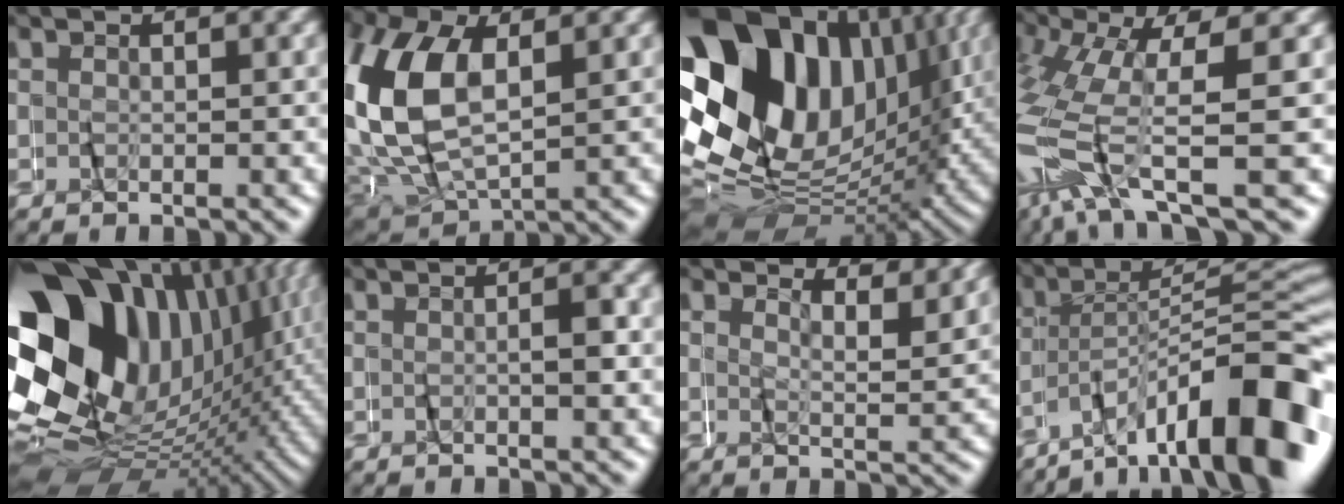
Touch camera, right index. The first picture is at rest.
{"total": 9.4, "force": [0.7, 6.5, 6.7], "torque": [-0.173, -0.020, 0.021]}
{"total": 29.6, "force": [1.4, 21.0, 20.9], "torque": [-0.328, -0.001, 0.013]}
{"total": 8.4, "force": [-3.2, 3.9, 6.7], "torque": [-0.172, -0.027, -0.039]}
{"total": 30.6, "force": [0.2, 21.3, 21.9], "torque": [-0.327, 0.004, -0.003]}
{"total": 1.5, "force": [-0.5, -0.2, 1.4], "torque": [-0.024, 0.002, -0.008]}
{"total": 3.0, "force": [2.8, -0.1, 0.8], "torque": [-0.020, 0.002, 0.041]}
{"total": 11.8, "force": [-6.8, 3.7, 8.8], "torque": [-0.112, 0.010, -0.109]}